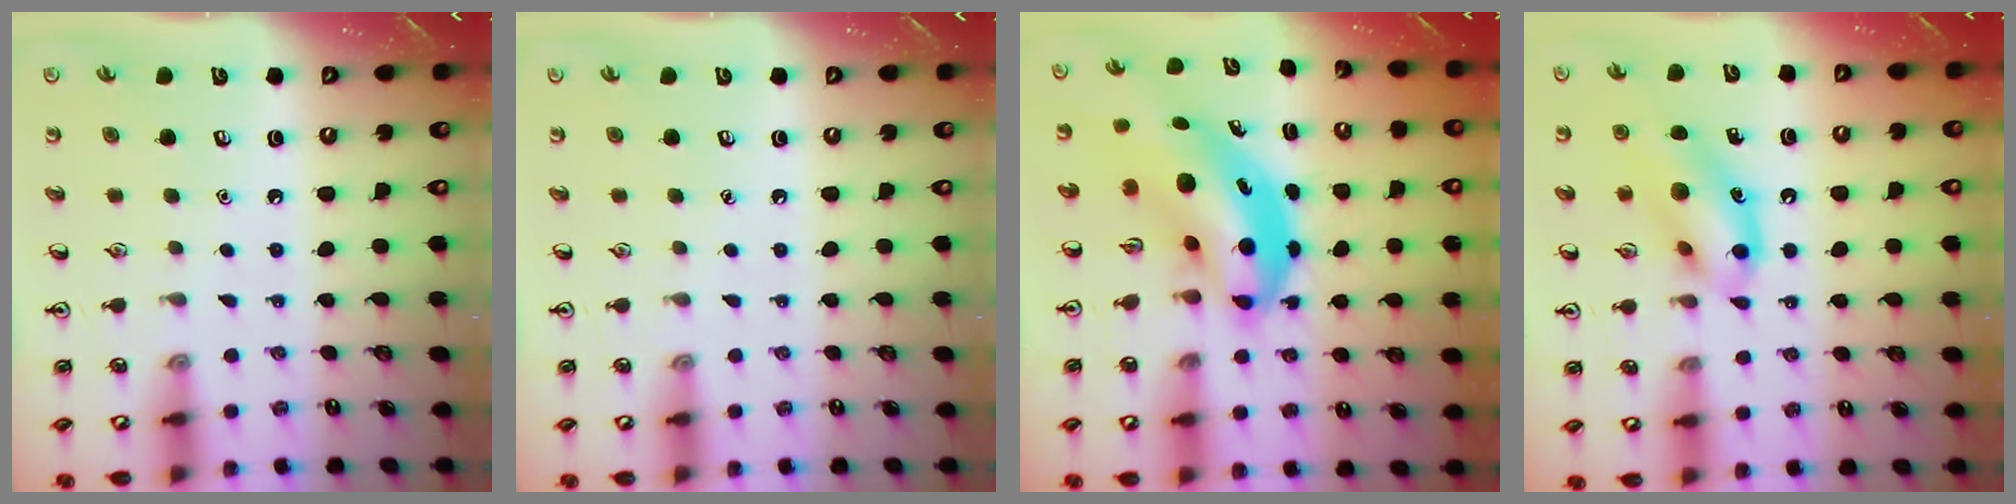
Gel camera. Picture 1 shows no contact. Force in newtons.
{"total": 0.0}
{"total": 8.4, "press": 8.1, "slide": 2.2}
{"total": 13.5, "press": 13.2, "slide": 2.9}